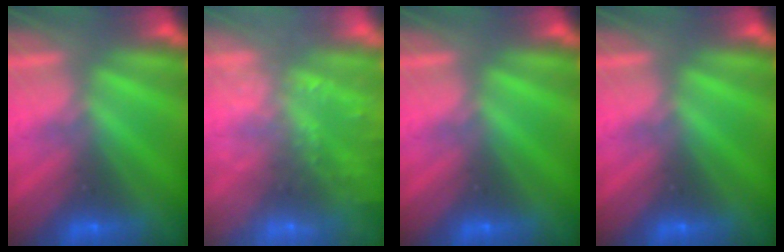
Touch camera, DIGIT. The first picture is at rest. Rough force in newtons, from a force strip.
{"total": 5.5}
{"total": 0.0}
{"total": 0.0}